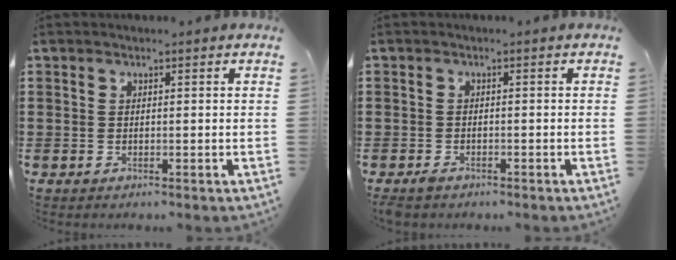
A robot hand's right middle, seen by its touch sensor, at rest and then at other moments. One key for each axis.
{"total": 1.1, "fx": -0.9, "fy": 0.5, "fz": 0.5, "tx": -0.011, "ty": -0.002, "tz": -0.019}